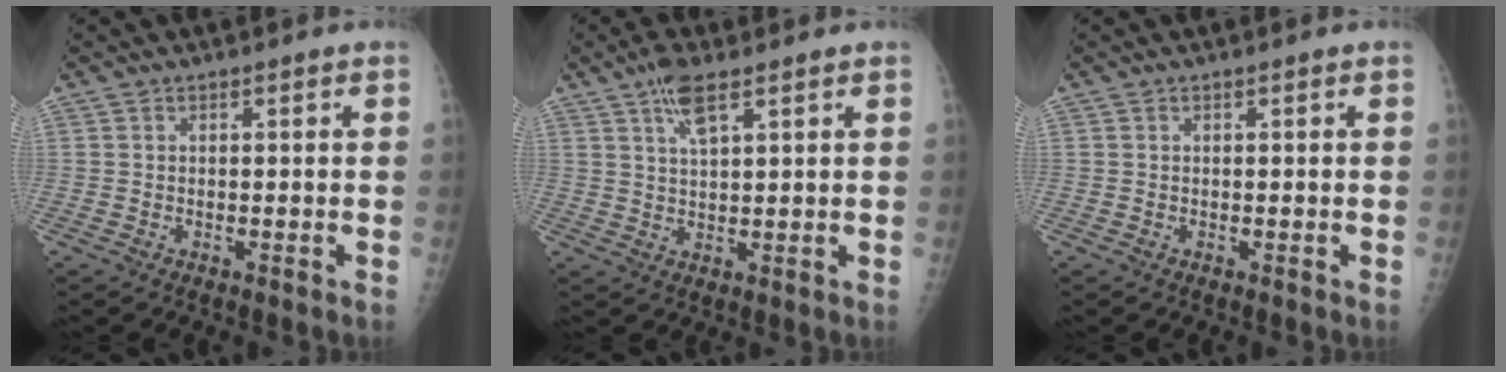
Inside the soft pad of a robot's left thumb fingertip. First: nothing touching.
{"total": 5.4, "force": [3.2, 1.7, 4.0], "torque": [-0.075, -0.007, 0.059]}
{"total": 0.0}